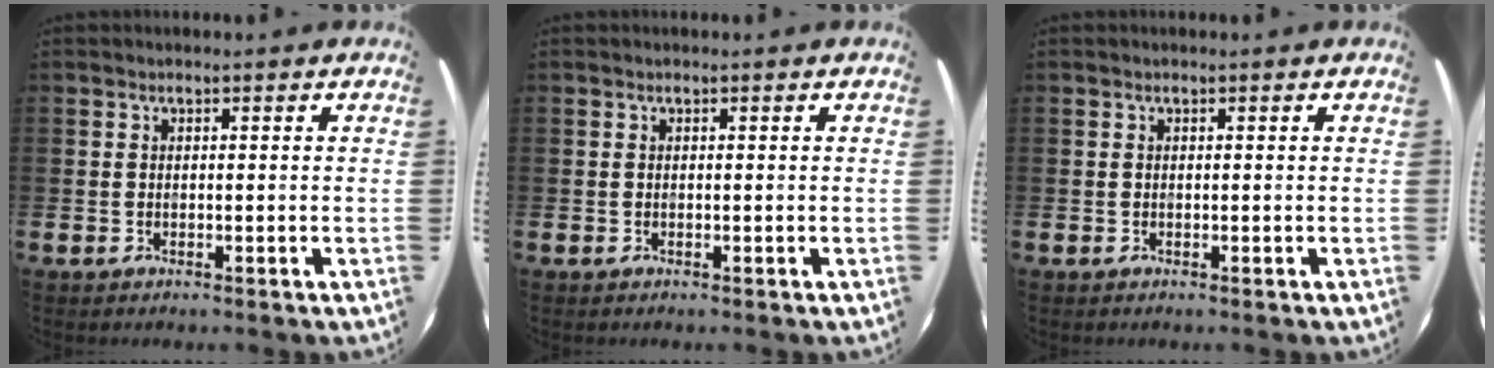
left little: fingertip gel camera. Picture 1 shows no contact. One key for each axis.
{"total": 0.0}
{"total": 0.0}